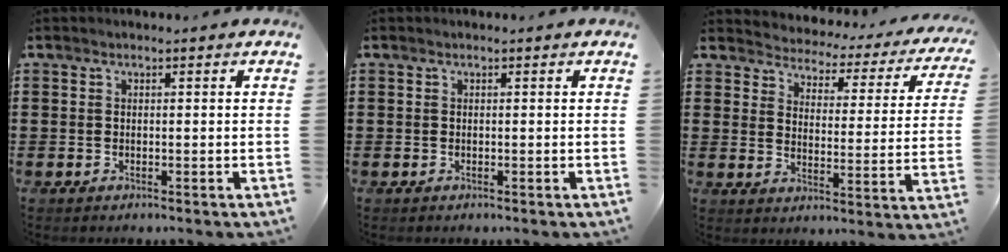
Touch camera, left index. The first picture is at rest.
{"total": 0.0}
{"total": 2.3, "force": [2.2, 0.3, -0.1], "torque": [-0.020, -0.028, 0.028]}